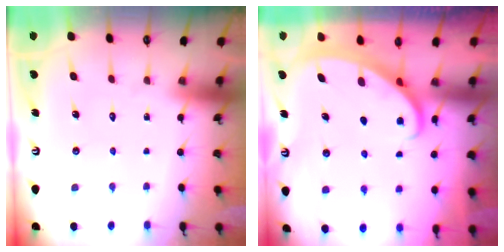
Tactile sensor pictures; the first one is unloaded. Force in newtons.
{"total": 4.0, "press": 4.0, "slide": 0.3}